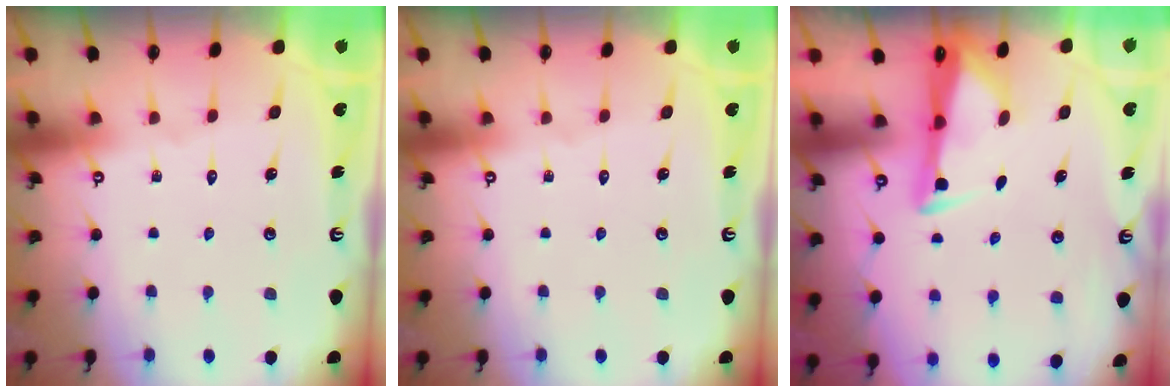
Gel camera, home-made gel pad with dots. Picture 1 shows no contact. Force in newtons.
{"total": 0.0}
{"total": 3.2, "press": 3.1, "slide": 0.9}